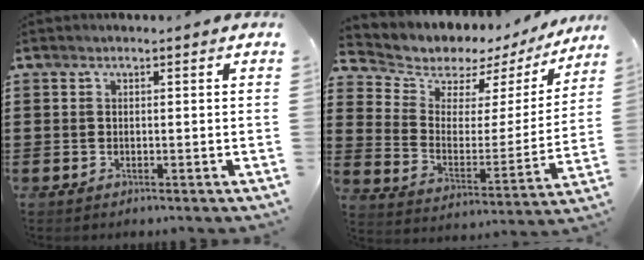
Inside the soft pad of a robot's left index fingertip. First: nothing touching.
{"total": 4.9, "force": [4.2, 2.6, 0.3], "torque": [-0.041, -0.036, 0.067]}